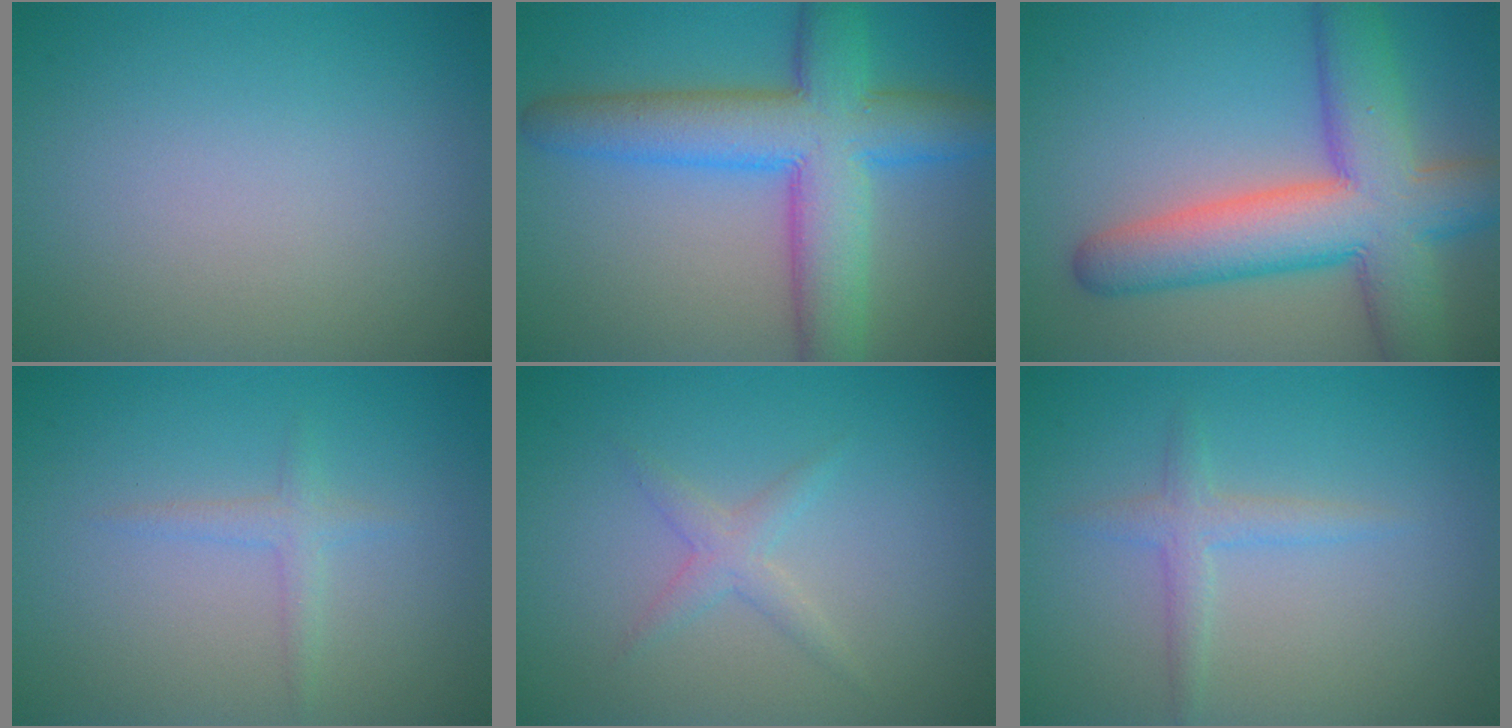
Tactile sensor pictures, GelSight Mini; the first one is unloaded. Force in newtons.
{"total": 9.4, "press": 9.4, "slide": 0.4}
{"total": 10.6, "press": 10.6, "slide": 0.5}
{"total": 1.3, "press": 1.3, "slide": 0.1}
{"total": 1.6, "press": 1.6, "slide": 0.0}
{"total": 1.8, "press": 1.8, "slide": 0.1}